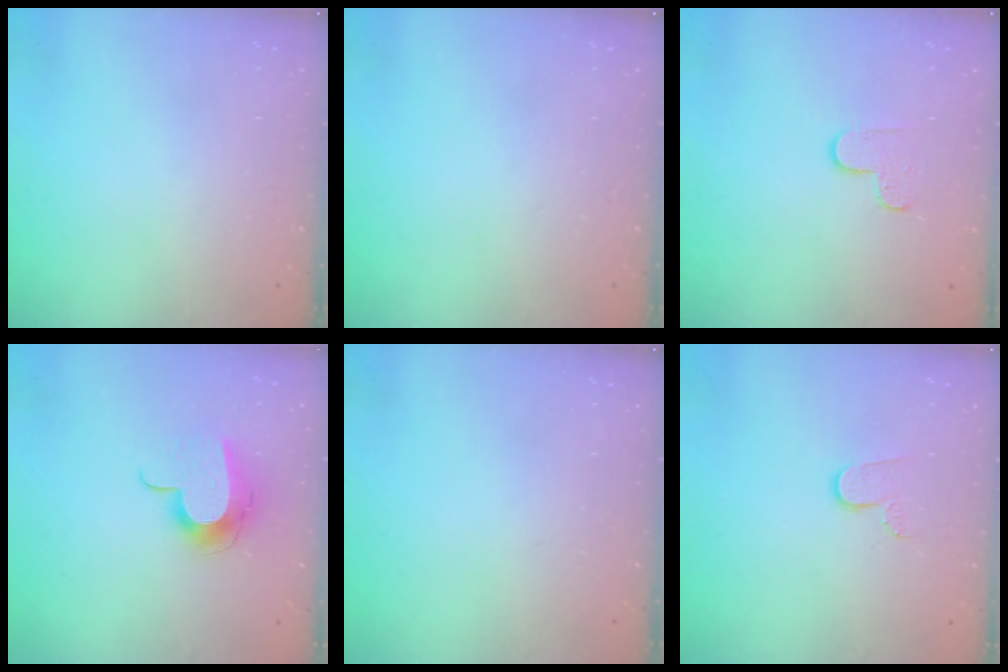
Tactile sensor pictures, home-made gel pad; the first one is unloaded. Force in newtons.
{"total": 0.0}
{"total": 5.8, "press": 5.8, "slide": 0.6}
{"total": 10.9, "press": 10.9, "slide": 0.7}
{"total": 0.0}
{"total": 7.0, "press": 7.0, "slide": 0.5}